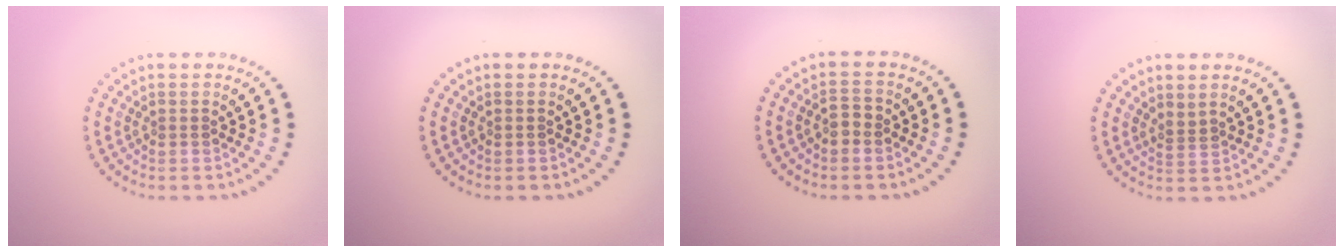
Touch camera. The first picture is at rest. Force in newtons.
{"total": 0.0}
{"total": 1.5, "press": 1.4, "slide": 0.3}
{"total": 1.0, "press": 0.4, "slide": 0.9}